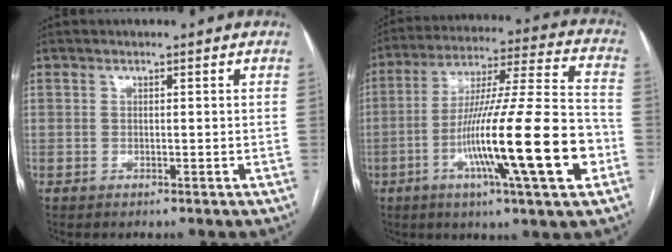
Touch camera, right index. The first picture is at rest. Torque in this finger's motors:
{"motor_torque": [1.57, -0.57, 0.66, 0.21]}